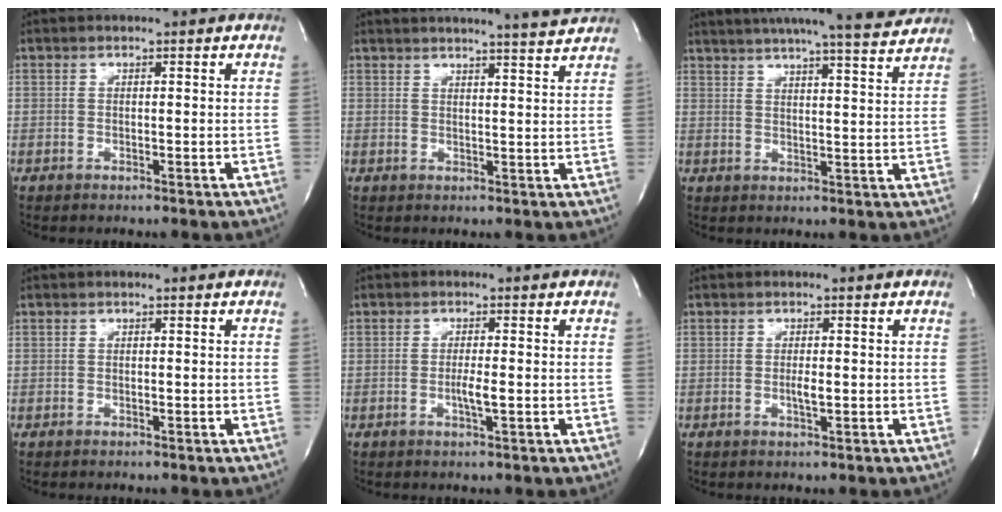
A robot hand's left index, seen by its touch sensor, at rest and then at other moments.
{"total": 7.4, "force": [7.0, -1.3, 2.0], "torque": [-0.034, -0.014, 0.079]}
{"total": 16.8, "force": [15.4, -0.1, 6.8], "torque": [-0.109, -0.017, 0.199]}
{"total": 0.0}
{"total": 2.1, "force": [-0.6, -0.1, 2.0], "torque": [-0.041, -0.007, -0.011]}
{"total": 1.4, "force": [-0.3, 0.2, 1.3], "torque": [-0.028, -0.005, -0.005]}